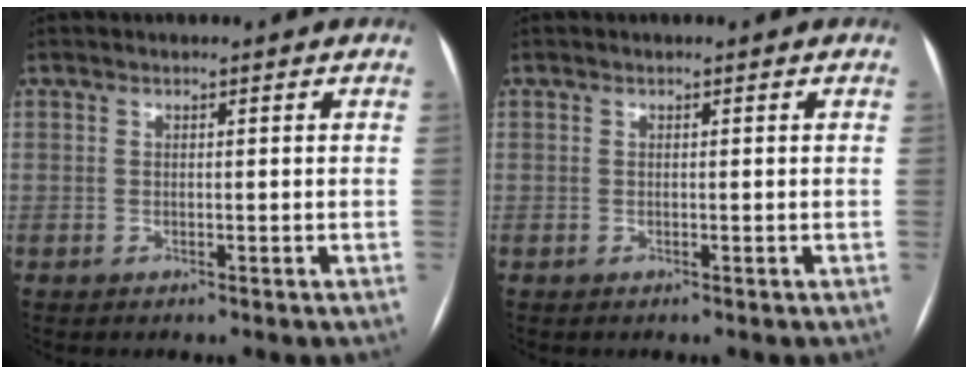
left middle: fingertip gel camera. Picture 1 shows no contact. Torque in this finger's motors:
{"motor_torque": [0.02, 0.02, 0.00, 0.00]}